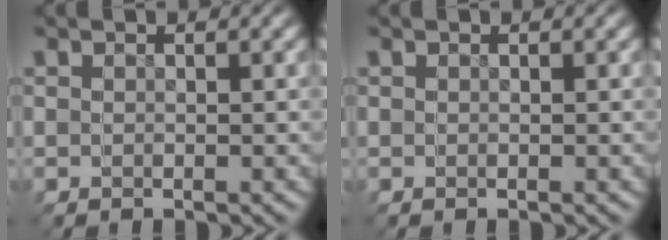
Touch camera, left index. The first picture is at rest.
{"total": 0.0}